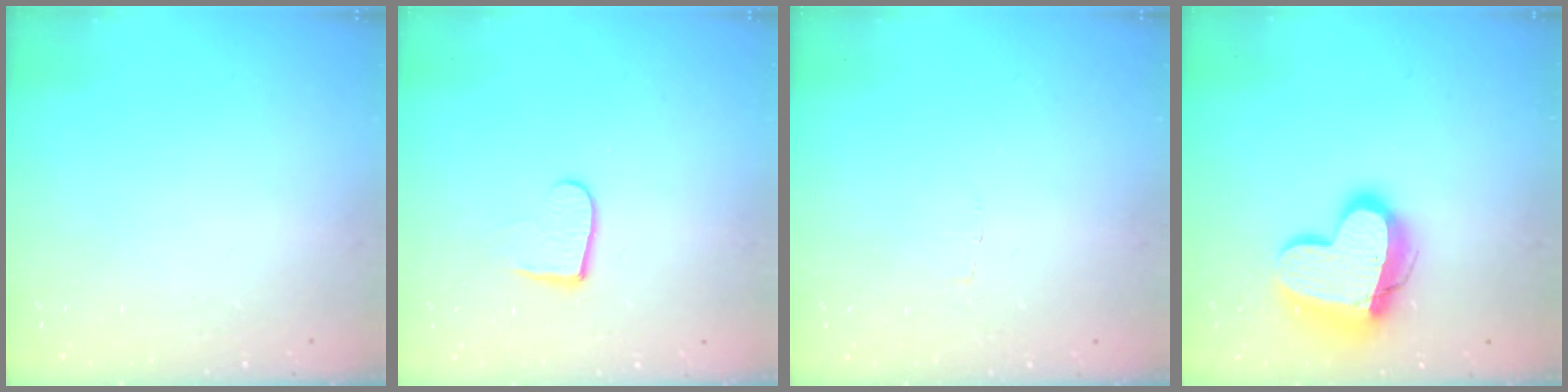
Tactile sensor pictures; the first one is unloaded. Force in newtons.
{"total": 6.9, "press": 6.9, "slide": 0.7}
{"total": 2.0, "press": 2.0, "slide": 0.2}
{"total": 16.7, "press": 16.7, "slide": 1.1}